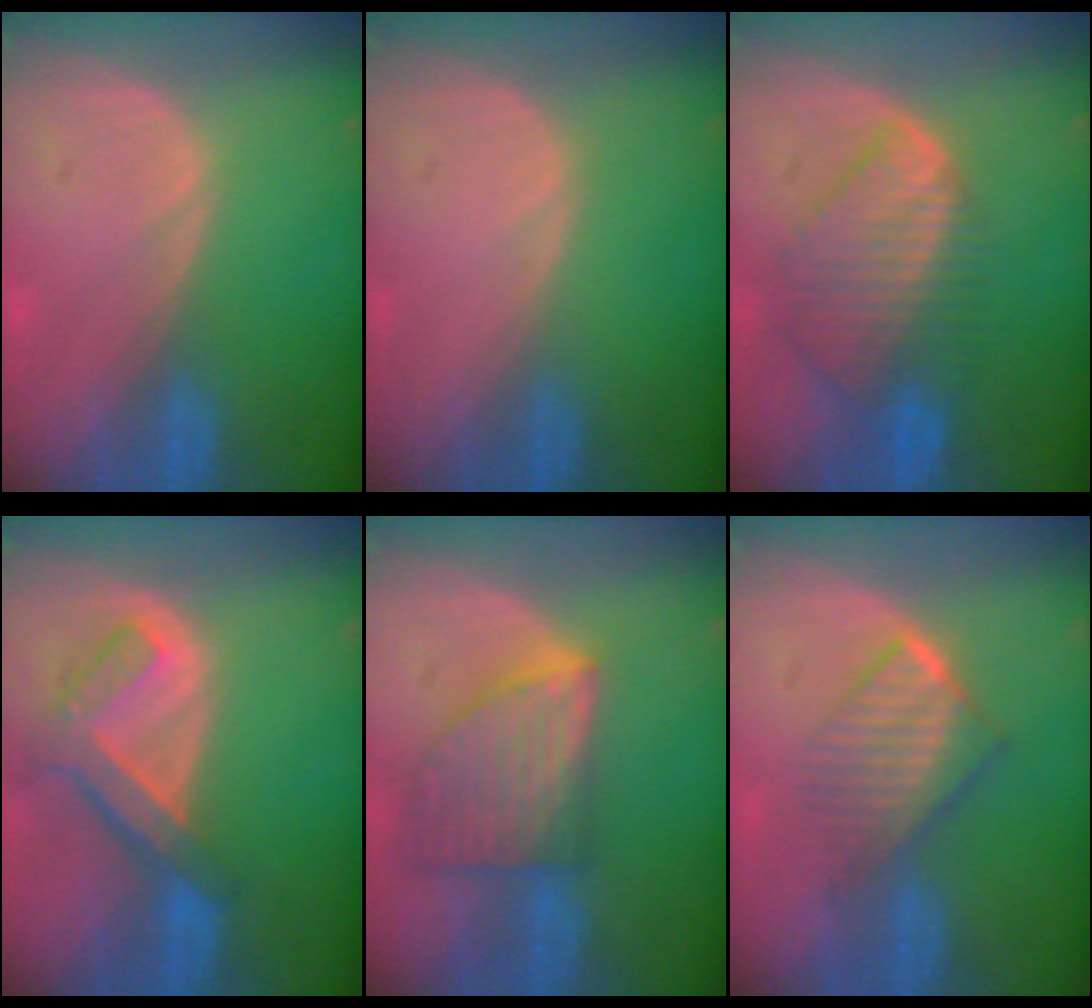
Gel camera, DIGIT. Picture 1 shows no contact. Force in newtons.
{"total": 0.0}
{"total": 8.4, "press": 7.6, "slide": 3.6}
{"total": 7.4, "press": 6.4, "slide": 3.7}
{"total": 8.1, "press": 7.4, "slide": 3.4}
{"total": 6.6, "press": 5.9, "slide": 2.9}